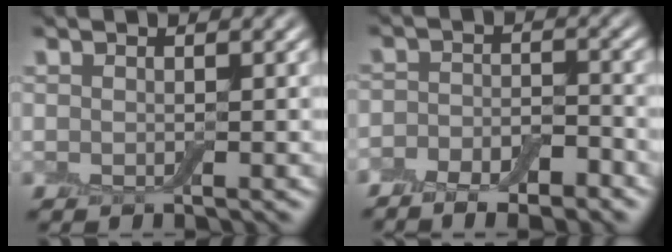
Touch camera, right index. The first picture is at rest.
{"total": 6.0, "force": [-4.1, 2.9, 3.2], "torque": [-0.017, -0.002, -0.065]}